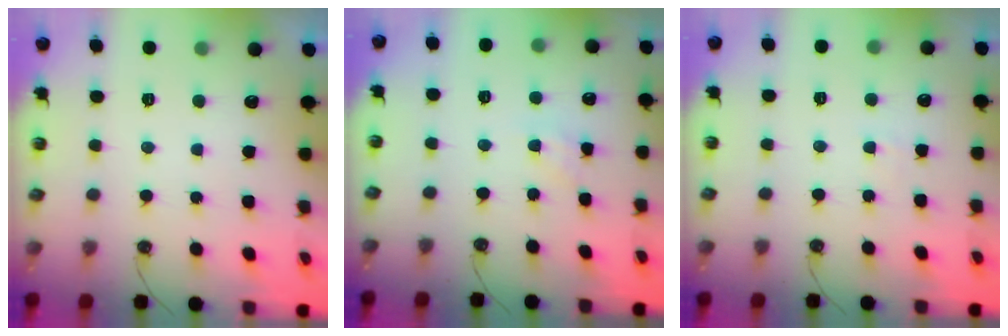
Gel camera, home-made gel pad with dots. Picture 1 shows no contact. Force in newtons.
{"total": 2.8, "press": 2.8, "slide": 0.5}
{"total": 2.7, "press": 2.6, "slide": 0.4}